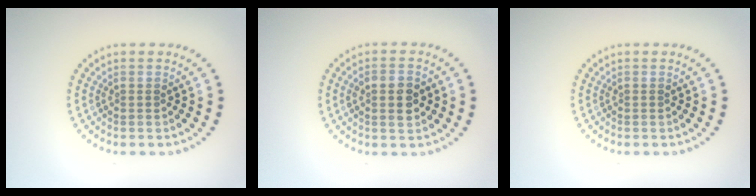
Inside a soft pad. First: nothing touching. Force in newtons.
{"total": 2.8, "press": 2.8, "slide": 0.3}
{"total": 0.0}